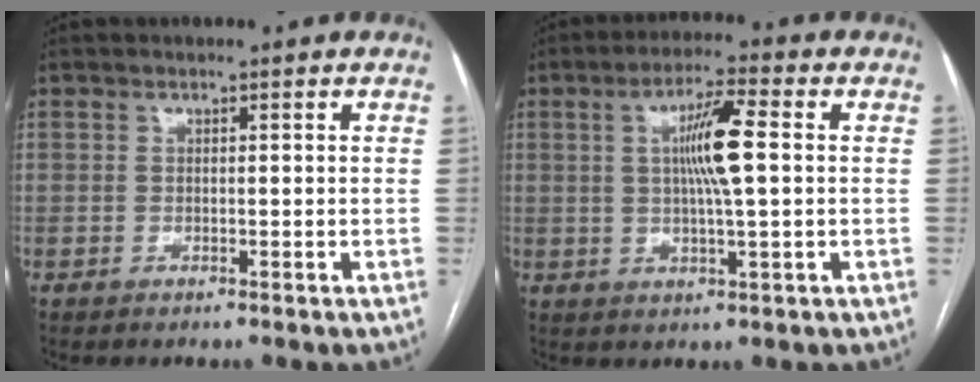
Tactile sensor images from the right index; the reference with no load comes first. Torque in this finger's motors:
{"motor_torque": [0.61, 0.04, 0.26, 0.15]}